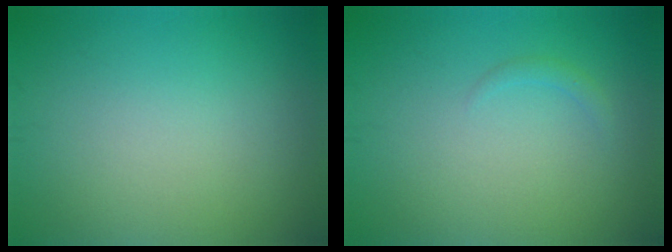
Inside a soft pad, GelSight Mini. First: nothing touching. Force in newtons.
{"total": 0.8, "press": 0.8, "slide": 0.0}